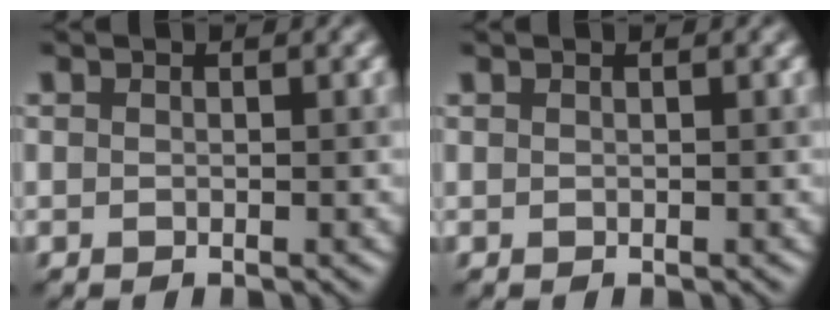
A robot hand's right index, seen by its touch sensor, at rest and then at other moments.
{"total": 0.0}